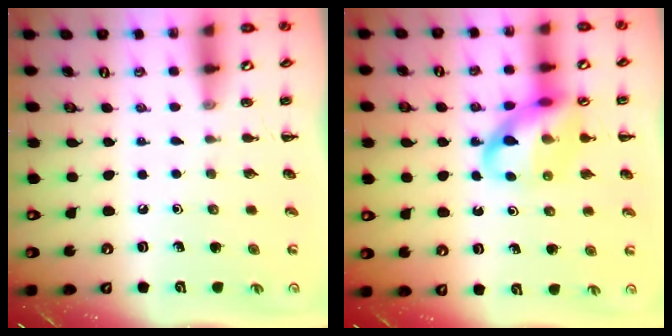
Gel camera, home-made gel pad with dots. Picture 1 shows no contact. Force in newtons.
{"total": 13.5, "press": 13.3, "slide": 2.6}